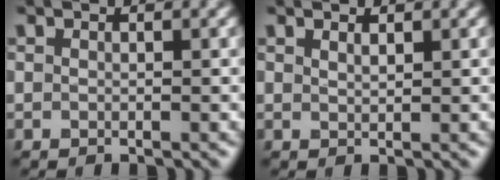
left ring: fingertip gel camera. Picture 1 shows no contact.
{"total": 0.8, "force": [0.7, 0.1, 0.3], "torque": [-0.006, -0.001, 0.013]}